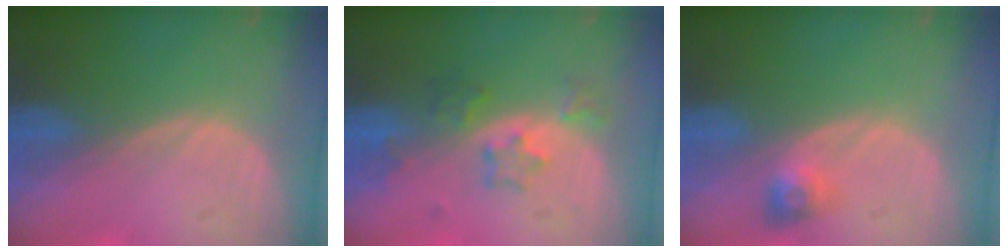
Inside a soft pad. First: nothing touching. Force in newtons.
{"total": 4.5, "press": 4.2, "slide": 1.5}
{"total": 3.0, "press": 2.7, "slide": 1.3}